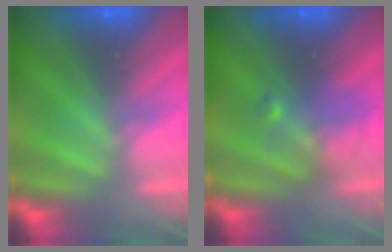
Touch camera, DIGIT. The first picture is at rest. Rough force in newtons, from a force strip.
{"total": 2.4}